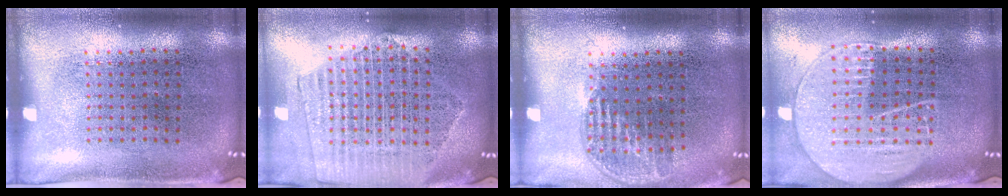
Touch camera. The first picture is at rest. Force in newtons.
{"total": 2.1, "press": 1.9, "slide": 0.9}
{"total": 1.1, "press": 1.0, "slide": 0.6}
{"total": 1.9, "press": 1.8, "slide": 0.8}